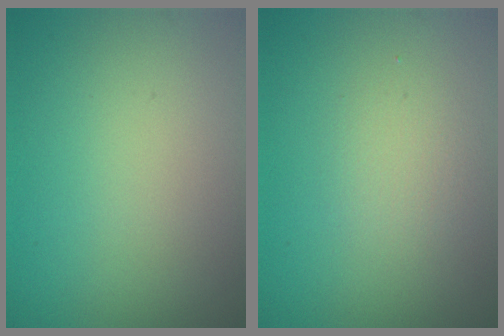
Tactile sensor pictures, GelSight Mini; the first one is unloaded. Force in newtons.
{"total": 1.7, "press": 1.7, "slide": 0.1}